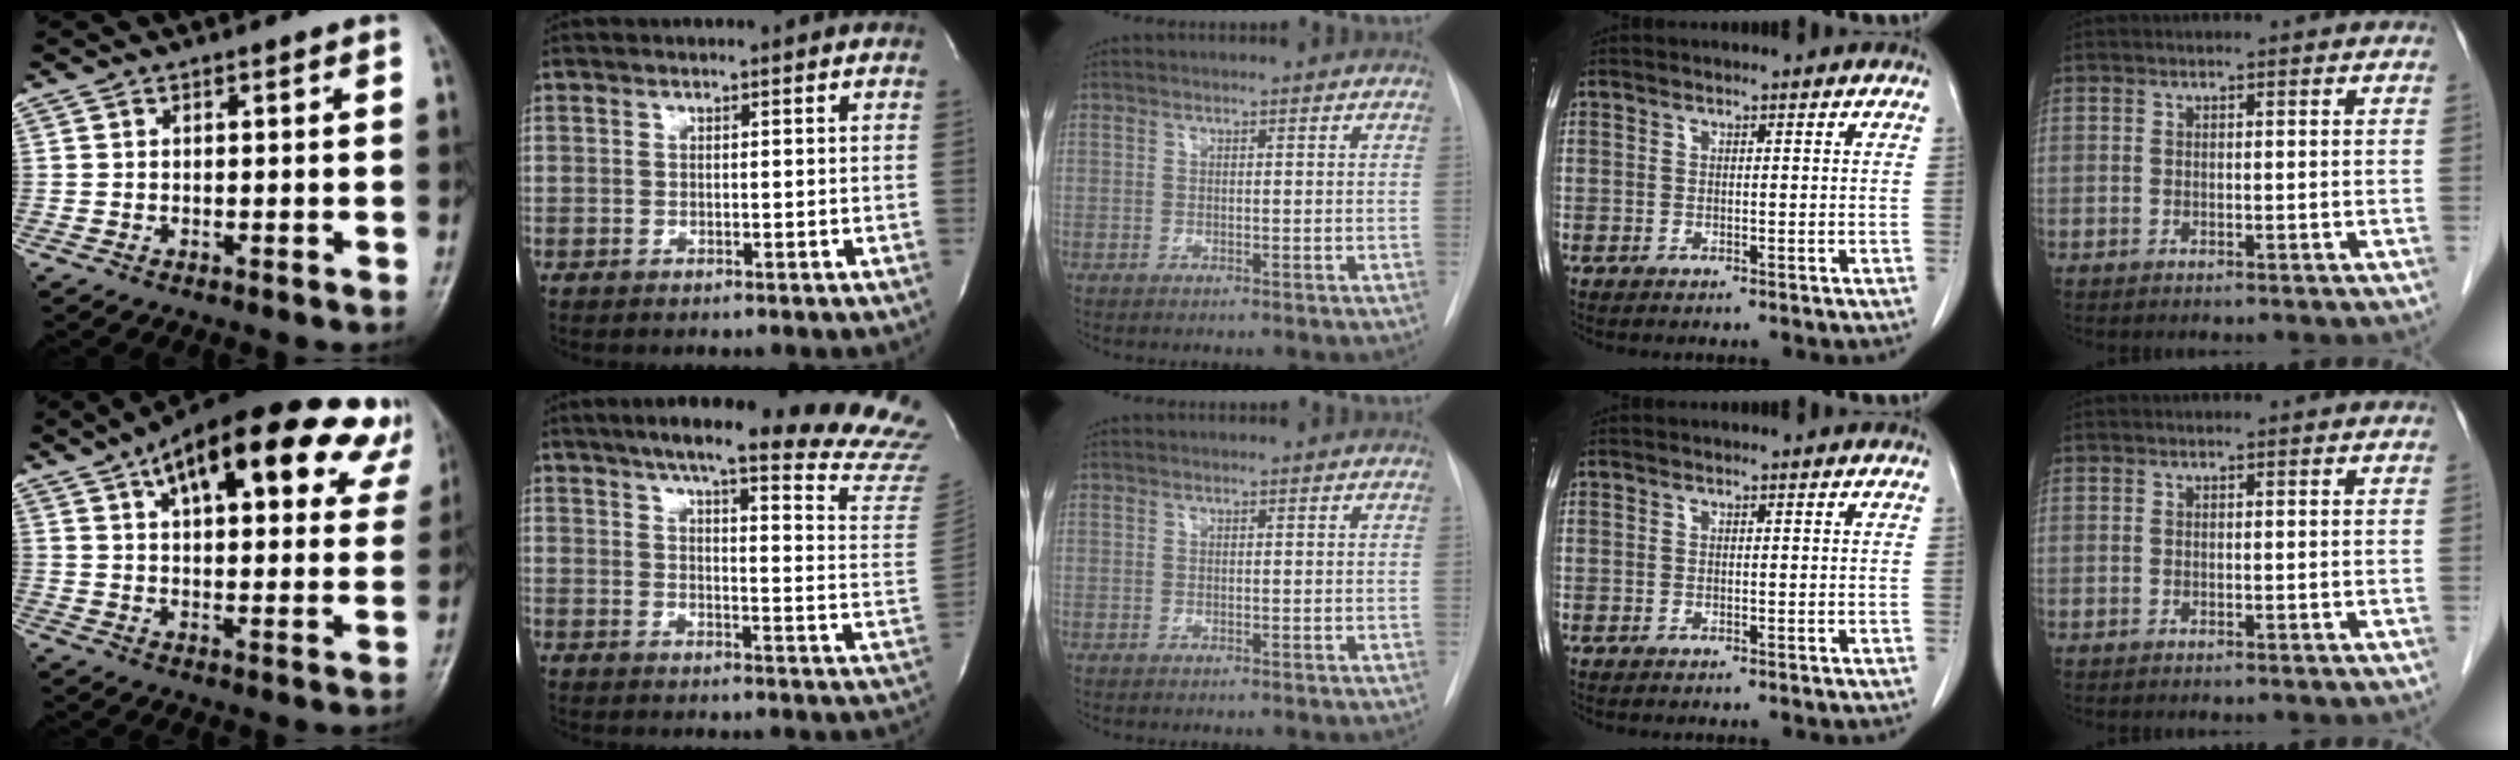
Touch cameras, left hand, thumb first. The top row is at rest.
{"thumb": {"total": 27.4, "force": [15.0, 11.4, 19.9], "torque": [-0.256, 0.000, 0.203]}, "index": {"total": 27.4, "force": [23.7, 2.0, 13.6], "torque": [-0.153, -0.086, 0.272]}}